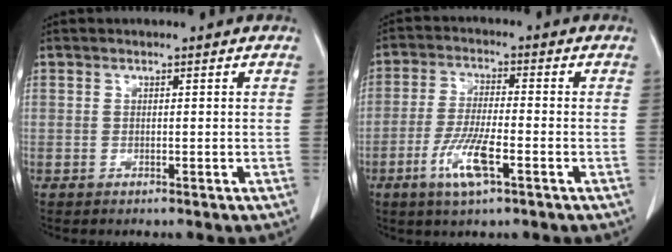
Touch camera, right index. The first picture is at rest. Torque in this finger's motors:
{"motor_torque": [0.61, -0.22, 0.42, 0.15]}